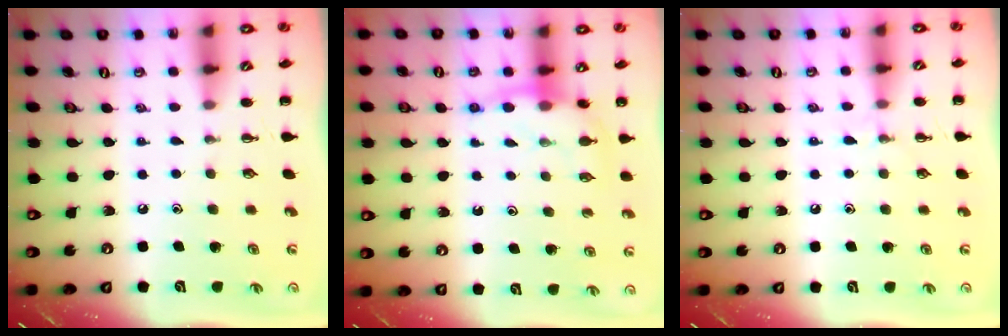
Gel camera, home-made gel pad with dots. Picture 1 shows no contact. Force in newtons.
{"total": 8.0, "press": 7.8, "slide": 1.7}
{"total": 4.6, "press": 4.3, "slide": 1.5}